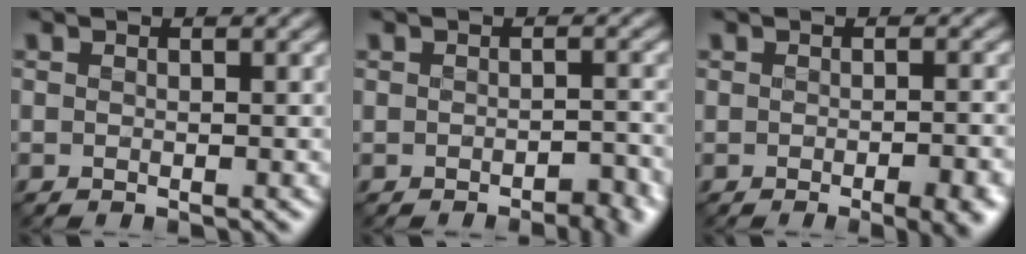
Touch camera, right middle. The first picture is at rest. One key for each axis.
{"total": 3.0, "fx": -1.8, "fy": 1.5, "fz": 1.9, "tx": -0.019, "ty": 0.001, "tz": -0.014}
{"total": 4.3, "fx": -2.3, "fy": 1.4, "fz": 3.3, "tx": -0.038, "ty": 0.000, "tz": -0.018}